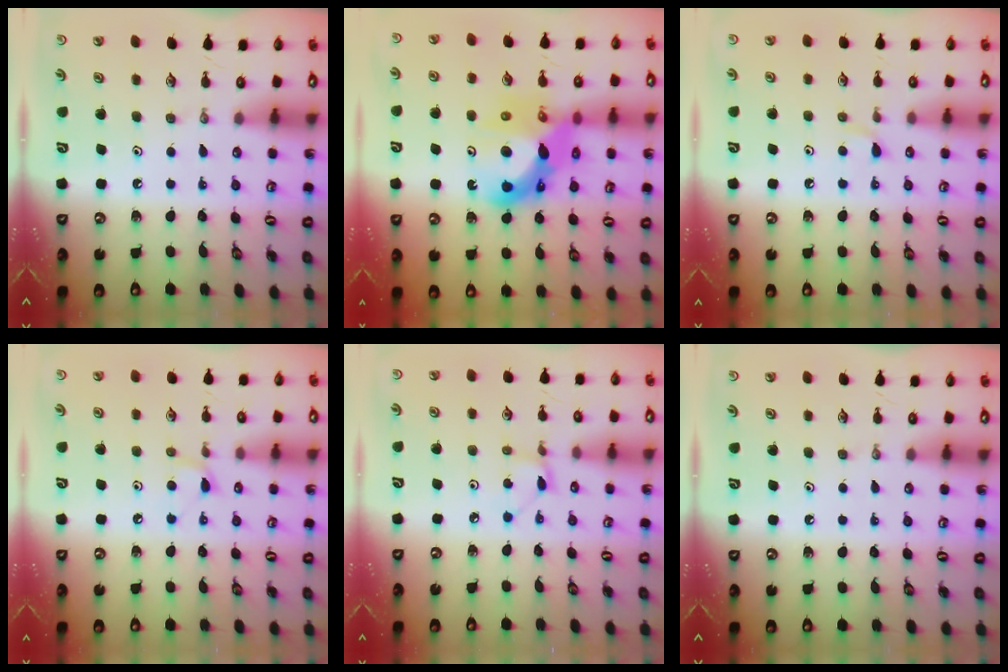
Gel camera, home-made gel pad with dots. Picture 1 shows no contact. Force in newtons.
{"total": 14.5, "press": 14.4, "slide": 1.7}
{"total": 5.4, "press": 5.3, "slide": 0.8}
{"total": 5.3, "press": 5.2, "slide": 0.7}
{"total": 2.8, "press": 2.8, "slide": 0.3}
{"total": 0.0}